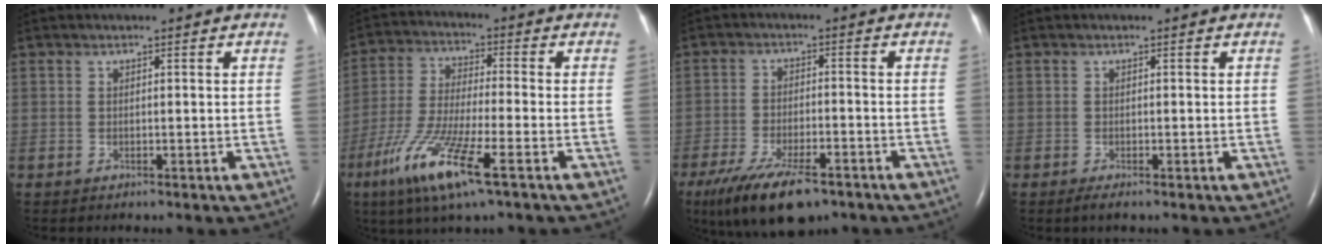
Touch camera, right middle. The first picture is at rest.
{"total": 12.7, "force": [-6.4, 1.2, 10.9], "torque": [-0.226, -0.027, -0.120]}
{"total": 12.3, "force": [-8.4, 3.9, 8.0], "torque": [-0.153, -0.023, -0.140]}
{"total": 1.2, "force": [-0.8, 0.1, 0.9], "torque": [-0.023, -0.006, -0.015]}